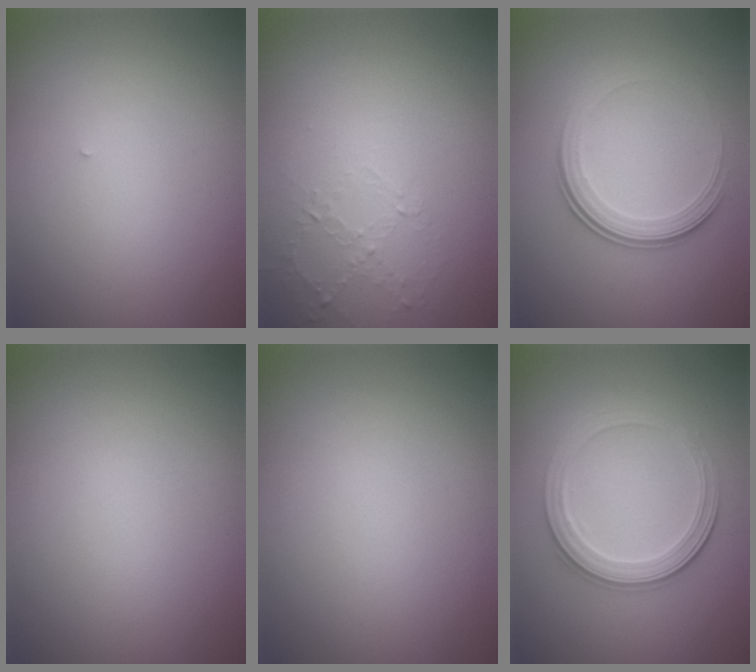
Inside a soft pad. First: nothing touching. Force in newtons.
{"total": 1.0, "press": 0.4, "slide": 0.9}
{"total": 3.6, "press": 2.5, "slide": 2.6}
{"total": 0.0}
{"total": 0.0}
{"total": 3.9, "press": 3.3, "slide": 2.0}